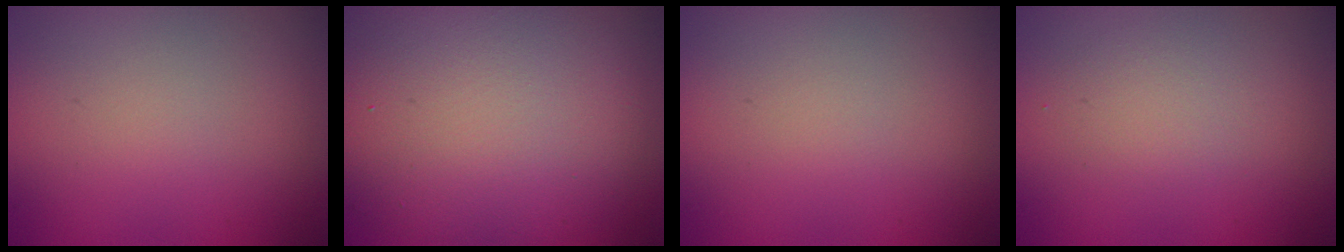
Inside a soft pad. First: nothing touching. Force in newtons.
{"total": 11.6, "press": 11.6, "slide": 0.7}
{"total": 0.0}
{"total": 1.7, "press": 1.7, "slide": 0.1}